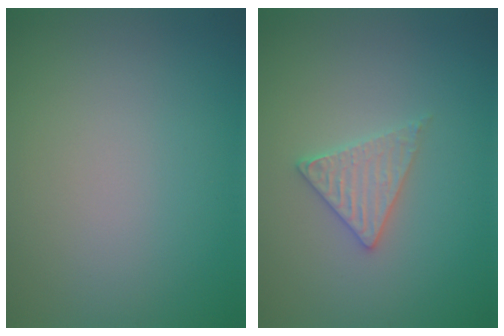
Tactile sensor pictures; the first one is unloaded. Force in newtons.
{"total": 2.4, "press": 2.4, "slide": 0.3}